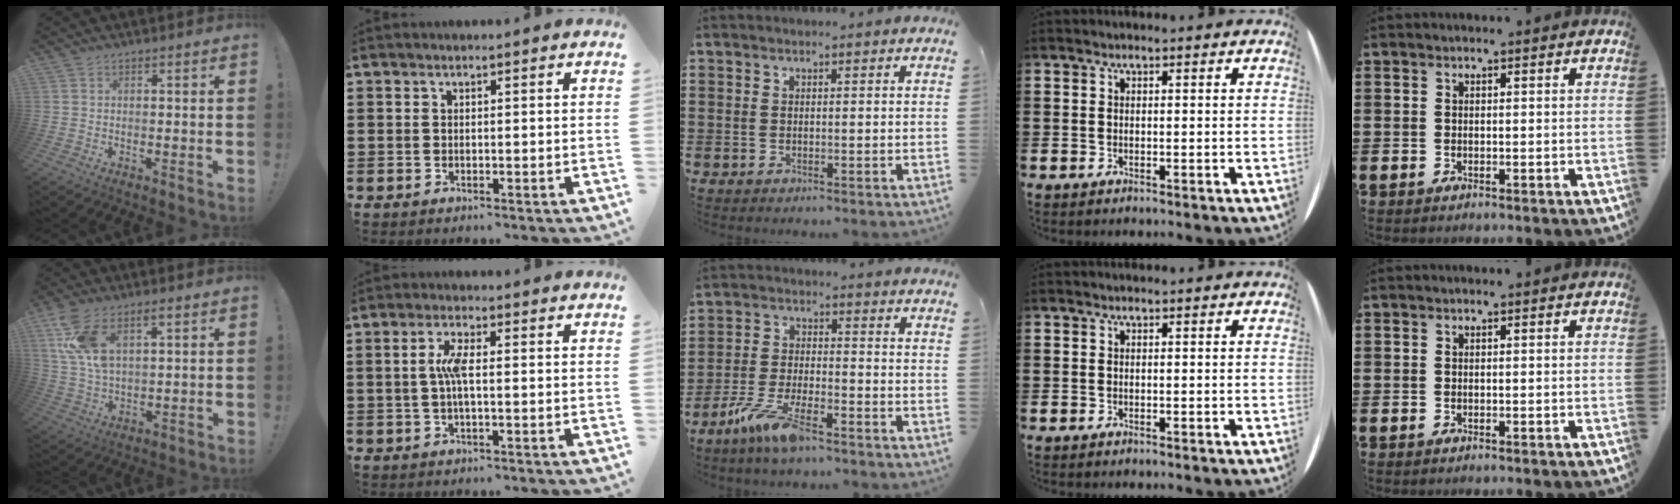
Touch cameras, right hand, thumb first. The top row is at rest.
{"thumb": {"total": 11.6, "force": [5.6, 6.3, 8.1], "torque": [-0.166, -0.010, 0.107]}, "index": {"total": 4.0, "force": [-0.1, 0.9, 3.9], "torque": [-0.080, 0.000, -0.006]}, "middle": {"total": 7.8, "force": [-5.4, 1.6, 5.4], "torque": [-0.123, -0.009, -0.104]}}